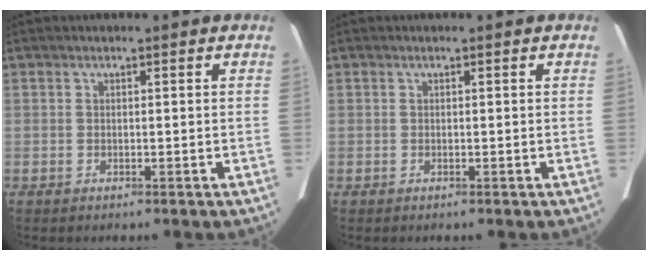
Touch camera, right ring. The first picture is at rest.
{"total": 0.0}